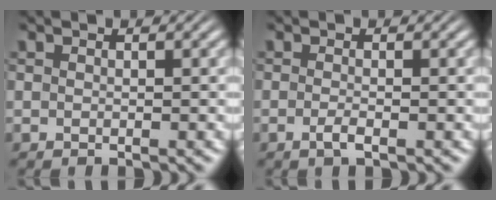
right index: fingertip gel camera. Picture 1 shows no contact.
{"total": 1.3, "force": [-1.0, 0.0, 0.9], "torque": [-0.023, -0.007, -0.015]}